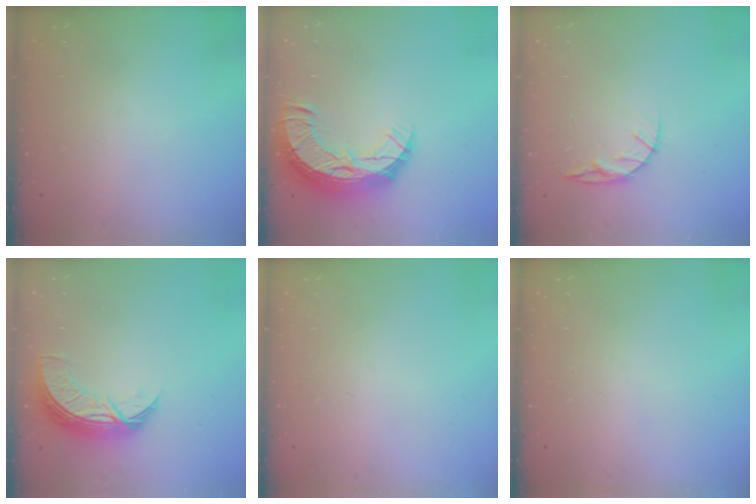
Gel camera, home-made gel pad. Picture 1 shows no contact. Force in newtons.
{"total": 13.4, "press": 13.4, "slide": 0.9}
{"total": 5.8, "press": 5.8, "slide": 0.6}
{"total": 8.8, "press": 8.7, "slide": 1.0}
{"total": 0.0}
{"total": 0.0}